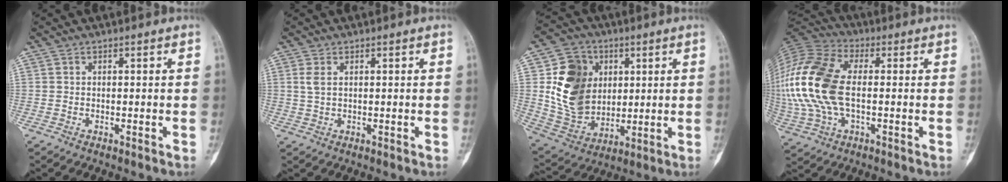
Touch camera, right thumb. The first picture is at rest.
{"total": 2.3, "force": [0.7, 1.2, 1.8], "torque": [-0.043, 0.004, 0.020]}
{"total": 17.1, "force": [3.2, 13.4, 10.1], "torque": [-0.147, -0.009, 0.074]}
{"total": 19.2, "force": [-0.4, 10.4, 16.1], "torque": [-0.369, 0.013, -0.006]}